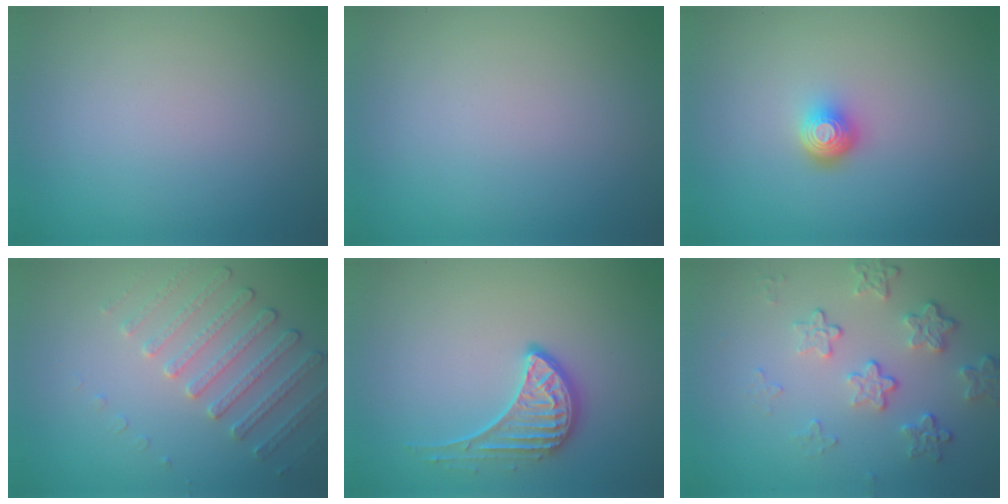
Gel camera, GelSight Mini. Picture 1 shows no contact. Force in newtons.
{"total": 0.0}
{"total": 2.3, "press": 1.5, "slide": 1.8}
{"total": 2.5, "press": 2.2, "slide": 1.3}
{"total": 2.7, "press": 2.2, "slide": 1.6}
{"total": 4.2, "press": 3.1, "slide": 2.9}